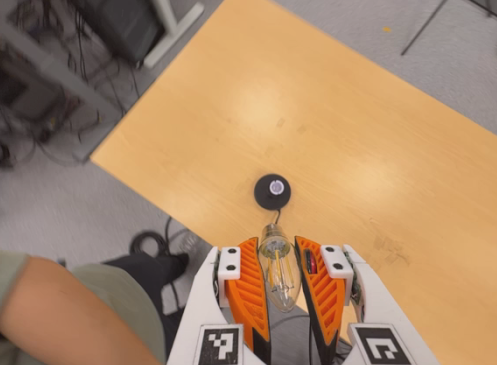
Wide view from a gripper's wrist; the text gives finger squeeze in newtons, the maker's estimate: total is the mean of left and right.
{"total": 19.5, "left": 21.0, "right": 18.0}